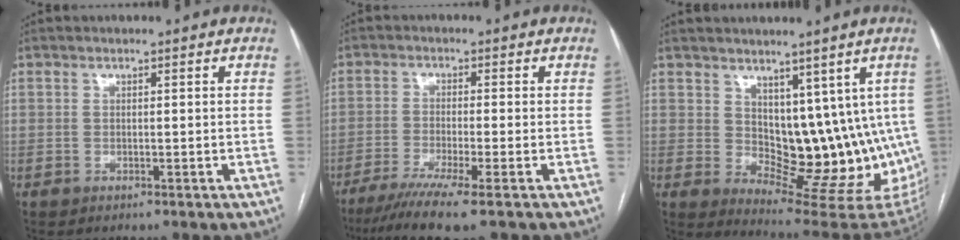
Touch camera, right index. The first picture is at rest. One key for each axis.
{"total": 7.7, "fx": -5.5, "fy": -0.7, "fz": 5.4, "tx": -0.086, "ty": -0.022, "tz": -0.093}
{"total": 12.8, "fx": 4.0, "fy": 7.8, "fz": 9.3, "tx": -0.104, "ty": -0.005, "tz": 0.084}